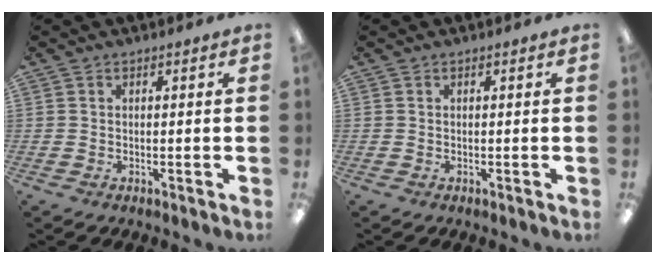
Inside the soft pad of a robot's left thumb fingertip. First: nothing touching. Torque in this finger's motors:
{"motor_torque": [0.00, 0.00, 0.10, 0.09, 0.00]}